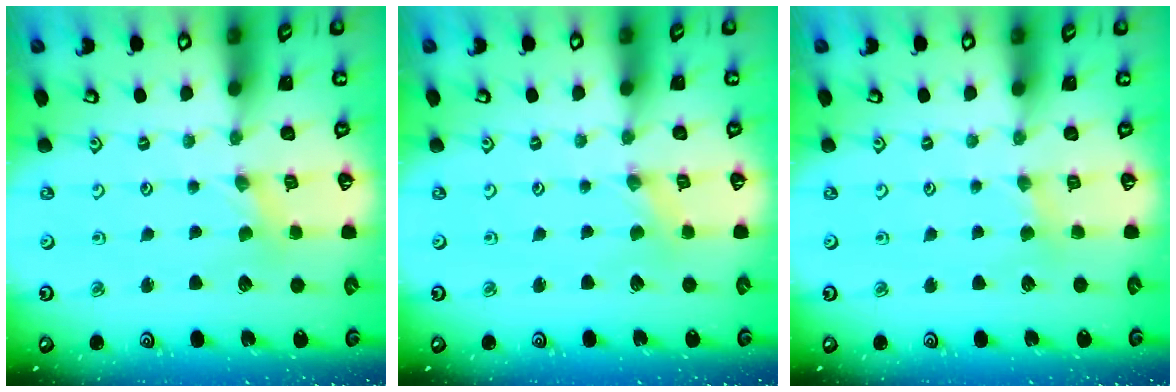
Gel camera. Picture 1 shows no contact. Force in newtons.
{"total": 0.0}
{"total": 2.6, "press": 2.6, "slide": 0.4}